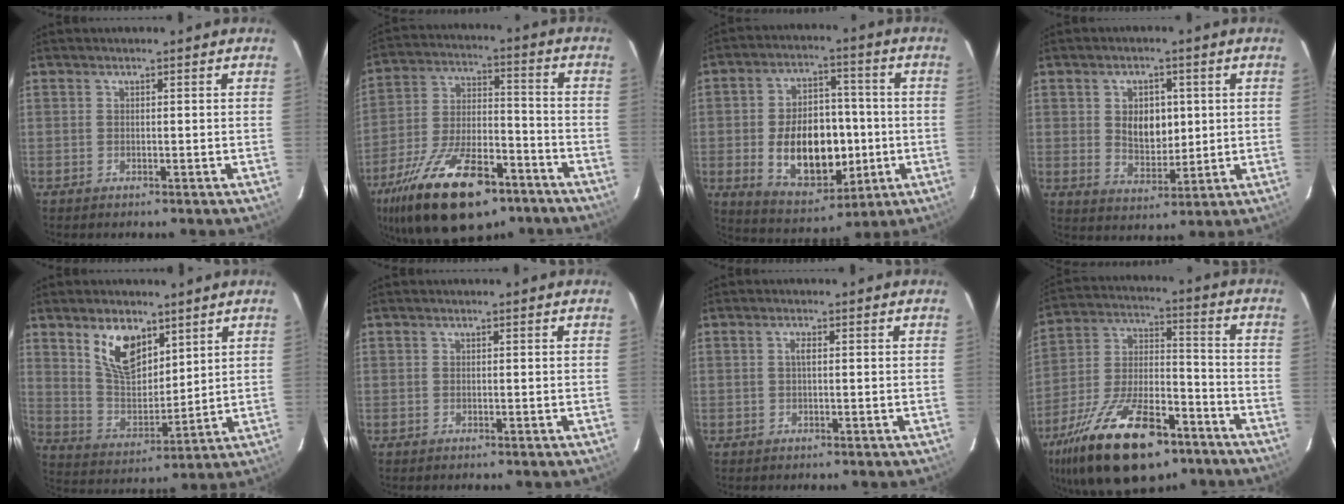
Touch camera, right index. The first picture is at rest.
{"total": 24.0, "force": [-15.1, 10.4, 15.5], "torque": [-0.299, -0.021, -0.240]}
{"total": 16.2, "force": [-2.6, 10.2, 12.3], "torque": [-0.234, 0.012, -0.015]}
{"total": 7.4, "force": [1.2, 5.1, 5.2], "torque": [-0.085, 0.004, 0.031]}
{"total": 11.4, "force": [6.7, 6.0, 7.1], "torque": [-0.130, 0.006, 0.137]}
{"total": 0.0}
{"total": 1.1, "force": [0.1, 0.3, 1.1], "torque": [-0.021, 0.004, -0.001]}
{"total": 25.3, "force": [-15.8, 11.0, 16.5], "torque": [-0.319, -0.016, -0.254]}